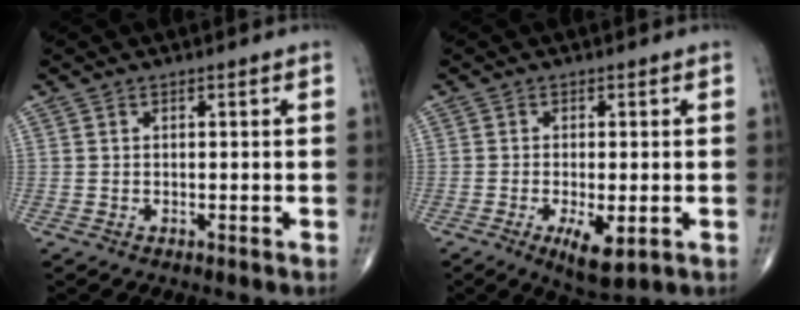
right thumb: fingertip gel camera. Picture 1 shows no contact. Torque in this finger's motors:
{"motor_torque": [0.00, 0.51, 0.06, -0.06, 0.05]}